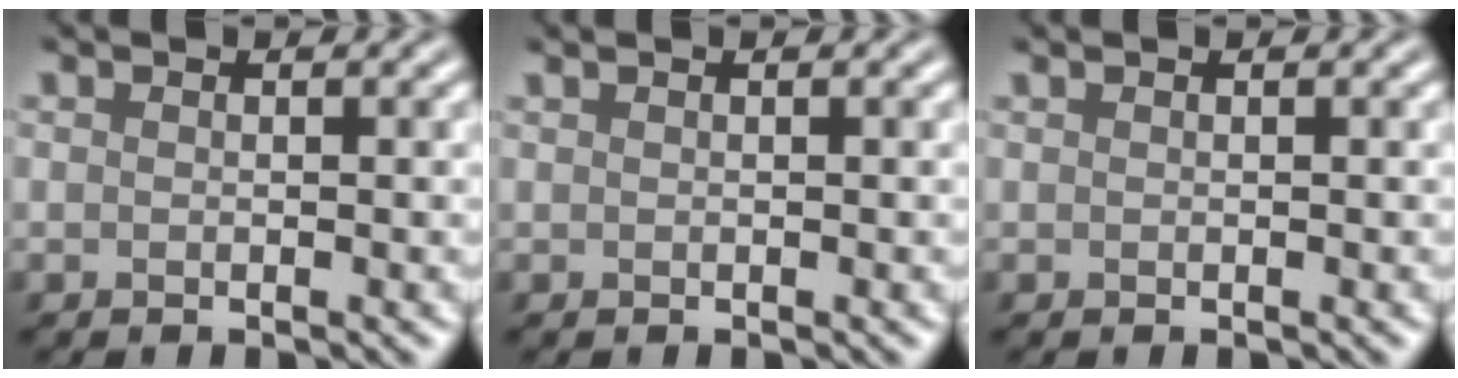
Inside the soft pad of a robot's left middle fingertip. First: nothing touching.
{"total": 0.9, "force": [0.7, 0.4, 0.5], "torque": [-0.008, 0.009, 0.015]}
{"total": 0.6, "force": [0.4, 0.3, 0.3], "torque": [-0.006, 0.006, 0.009]}